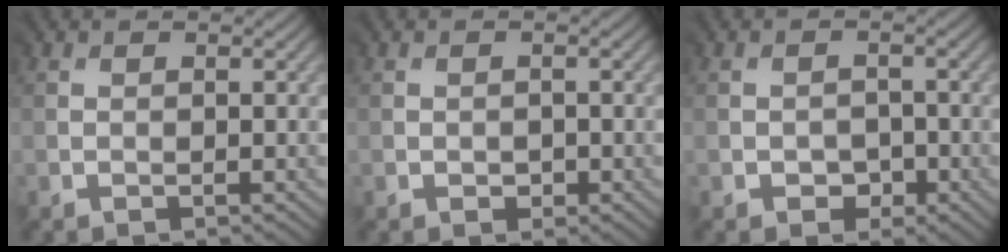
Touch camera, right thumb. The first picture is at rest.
{"total": 0.9, "force": [-0.6, 0.6, -0.1], "torque": [0.007, -0.005, -0.007]}
{"total": 1.6, "force": [-1.3, 0.9, -0.4], "torque": [0.013, -0.002, -0.022]}